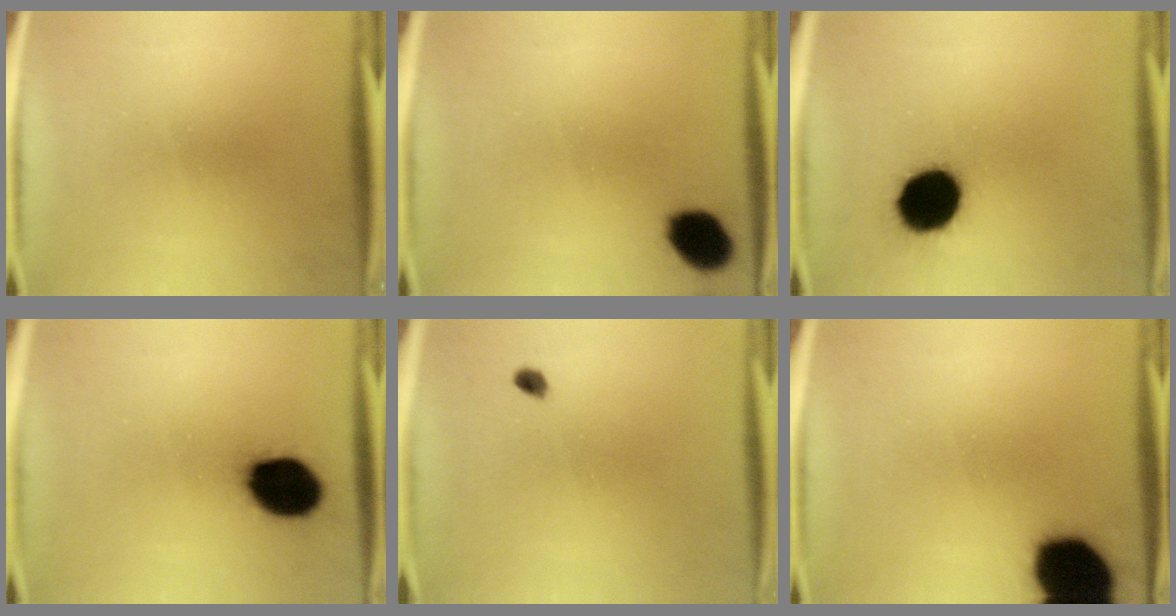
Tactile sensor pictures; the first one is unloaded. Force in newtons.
{"total": 8.3}
{"total": 15.3}
{"total": 14.2}
{"total": 2.0}
{"total": 18.7}